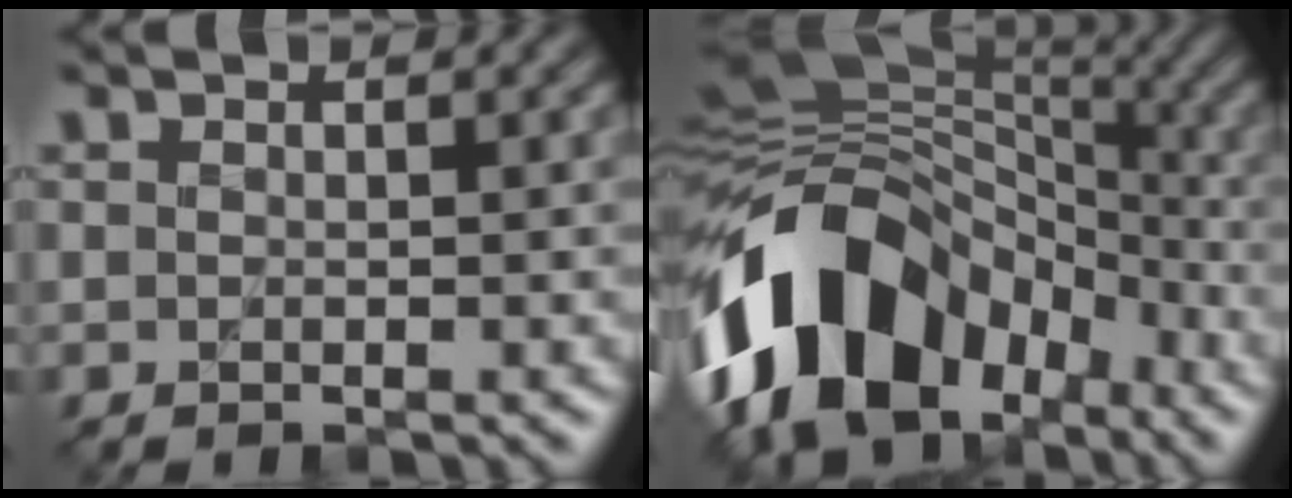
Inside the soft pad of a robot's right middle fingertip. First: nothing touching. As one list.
[{"total": 13.4, "force": [-6.6, 9.2, 7.1], "torque": [-0.139, 0.023, -0.136]}]